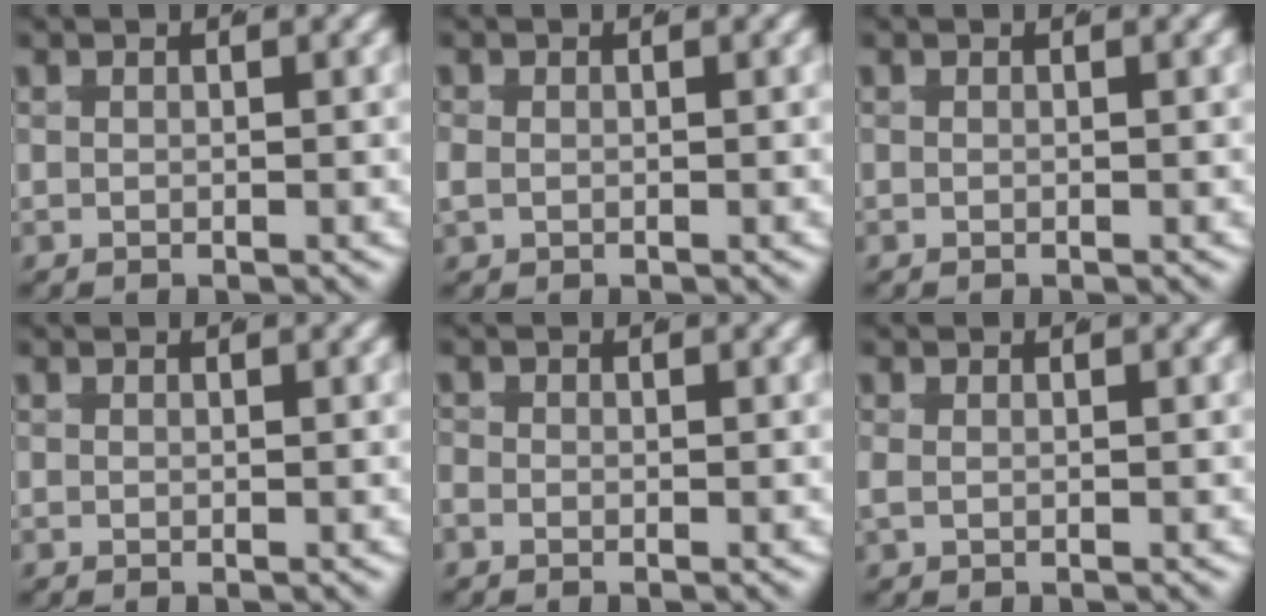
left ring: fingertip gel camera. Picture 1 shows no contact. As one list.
[{"total": 0.8, "force": [-0.5, 0.6, 0.2], "torque": [-0.015, -0.008, -0.004]}, {"total": 0.0}, {"total": 0.0}, {"total": 1.1, "force": [-0.9, 0.6, -0.2], "torque": [-0.014, -0.013, -0.015]}, {"total": 0.6, "force": [-0.2, 0.4, 0.2], "torque": [-0.013, -0.006, 0.000]}]